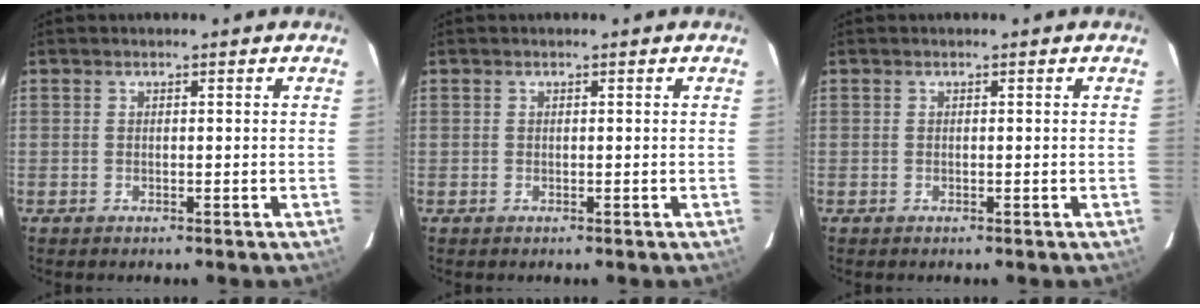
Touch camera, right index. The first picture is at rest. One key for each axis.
{"total": 0.0}
{"total": 0.0}